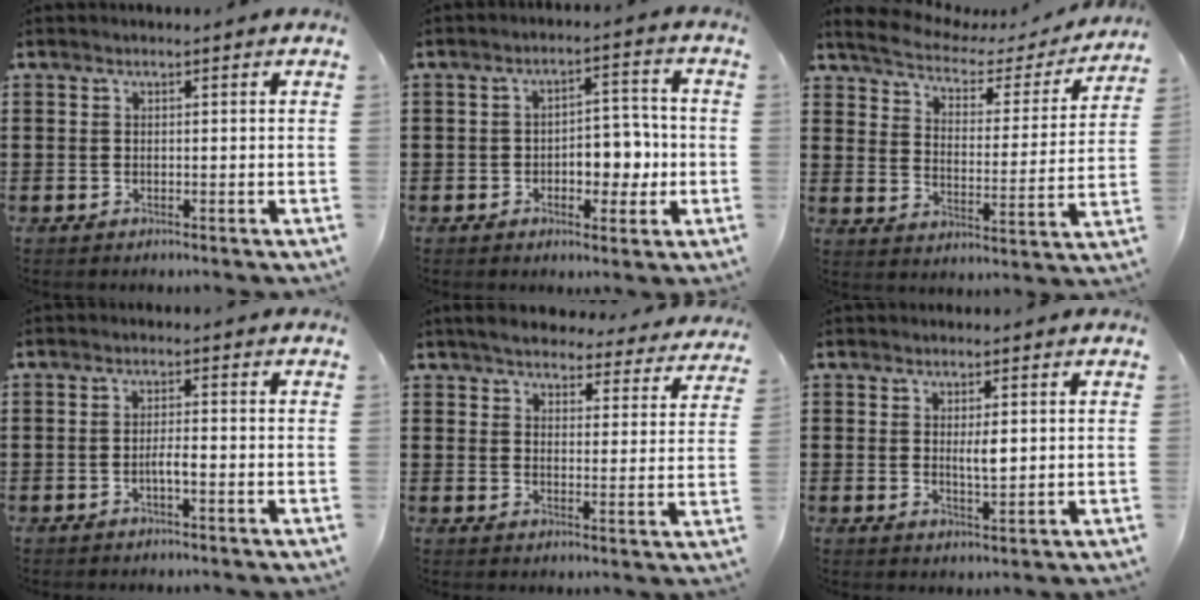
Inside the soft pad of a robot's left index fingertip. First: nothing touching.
{"total": 6.0, "force": [-1.4, 3.8, 4.4], "torque": [-0.066, 0.004, -0.031]}
{"total": 4.1, "force": [3.5, 1.5, 1.5], "torque": [-0.051, -0.019, 0.052]}
{"total": 2.0, "force": [-0.9, 0.3, 1.8], "torque": [-0.032, 0.002, -0.015]}
{"total": 4.9, "force": [4.7, 0.7, 1.1], "torque": [-0.045, -0.023, 0.082]}
{"total": 2.8, "force": [0.6, 0.7, 2.6], "torque": [-0.043, -0.002, 0.008]}